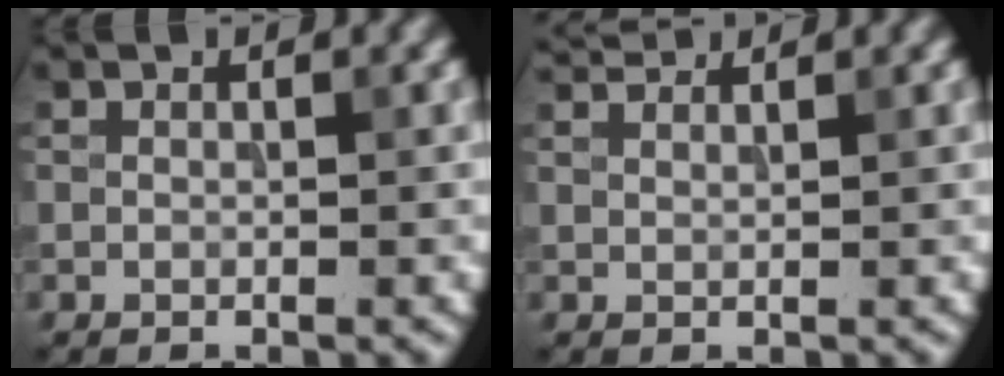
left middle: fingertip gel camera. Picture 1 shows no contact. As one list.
[{"total": 1.9, "force": [1.8, 0.2, 0.6], "torque": [-0.014, 0.007, 0.029]}]